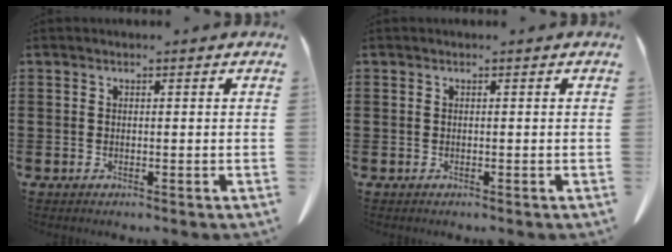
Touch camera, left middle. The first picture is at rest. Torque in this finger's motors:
{"motor_torque": [-0.22, 0.18, -0.01, 0.00]}